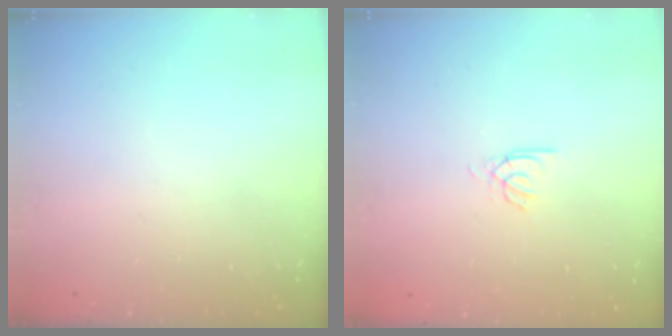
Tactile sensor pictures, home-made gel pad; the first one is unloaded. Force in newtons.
{"total": 2.4, "press": 2.3, "slide": 0.4}